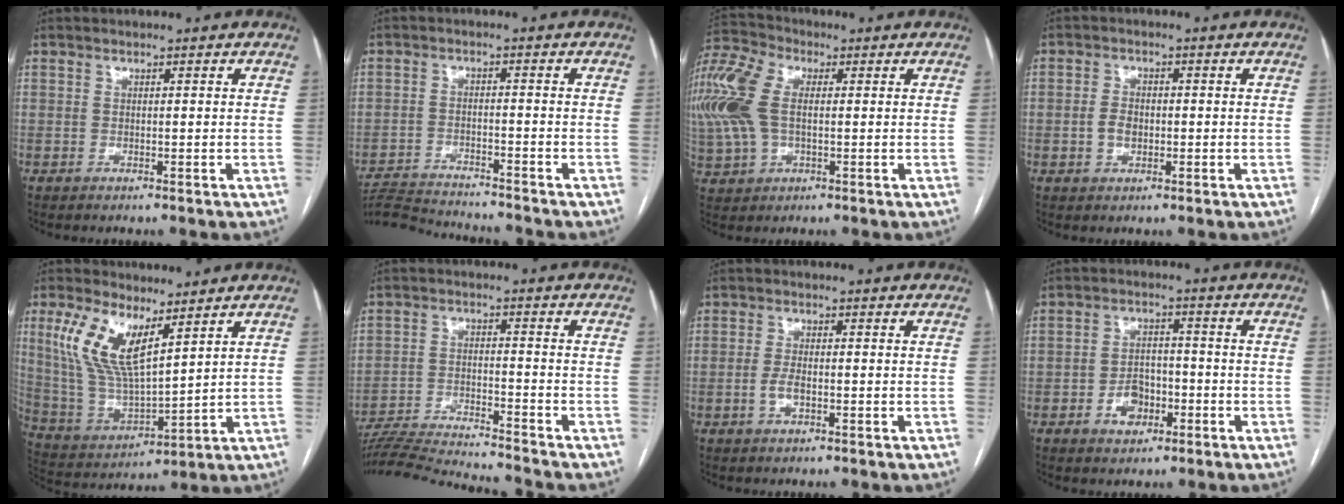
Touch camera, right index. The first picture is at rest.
{"total": 10.1, "force": [-9.9, 0.2, 2.1], "torque": [-0.036, -0.001, -0.163]}
{"total": 20.8, "force": [2.7, 13.5, 15.6], "torque": [-0.435, 0.043, 0.055]}
{"total": 2.9, "force": [-0.5, 2.1, 2.0], "torque": [-0.039, 0.005, -0.008]}
{"total": 12.8, "force": [6.5, 4.2, 10.2], "torque": [-0.224, 0.005, 0.137]}
{"total": 14.4, "force": [-13.8, -1.1, 3.9], "torque": [-0.059, -0.008, -0.225]}
{"total": 2.4, "force": [-0.6, 0.9, 2.2], "torque": [-0.052, 0.001, -0.010]}
{"total": 5.1, "force": [-2.1, 3.6, 3.0], "torque": [-0.057, 0.013, -0.030]}